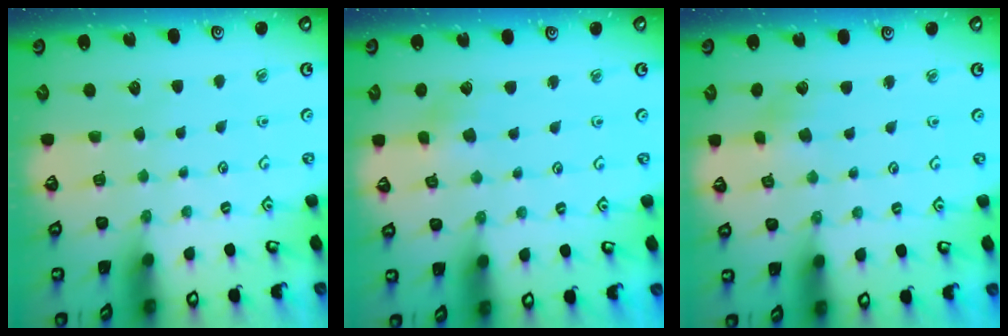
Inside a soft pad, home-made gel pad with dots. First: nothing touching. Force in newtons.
{"total": 3.4, "press": 3.3, "slide": 0.6}
{"total": 2.7, "press": 2.7, "slide": 0.4}